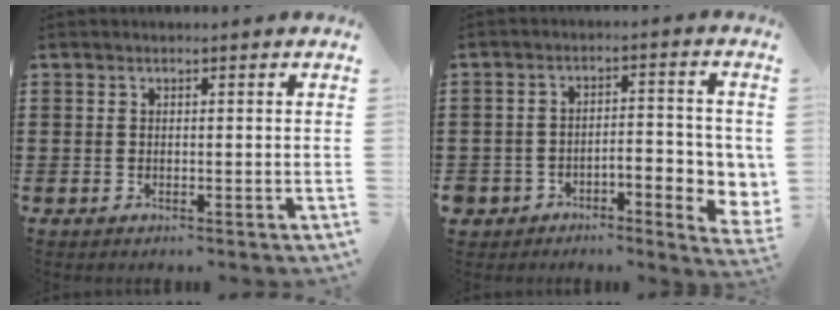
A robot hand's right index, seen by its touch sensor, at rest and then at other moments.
{"total": 5.2, "force": [-3.0, 2.5, 3.4], "torque": [-0.059, 0.006, -0.056]}